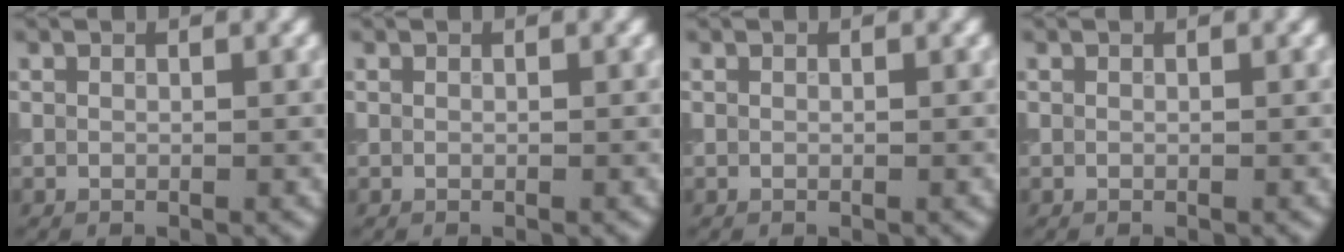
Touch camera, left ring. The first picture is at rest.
{"total": 0.0}
{"total": 0.0}
{"total": 0.0}